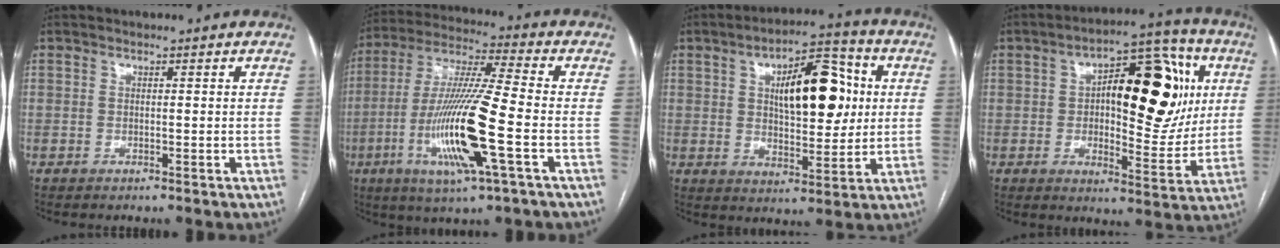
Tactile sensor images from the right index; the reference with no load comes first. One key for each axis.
{"total": 17.1, "fx": -5.0, "fy": 0.5, "fz": 16.3, "tx": -0.335, "ty": -0.017, "tz": -0.095}
{"total": 14.4, "fx": 3.2, "fy": 5.6, "fz": 12.9, "tx": -0.195, "ty": 0.023, "tz": 0.051}
{"total": 19.0, "fx": 3.7, "fy": 7.4, "fz": 17.1, "tx": -0.234, "ty": 0.035, "tz": 0.057}